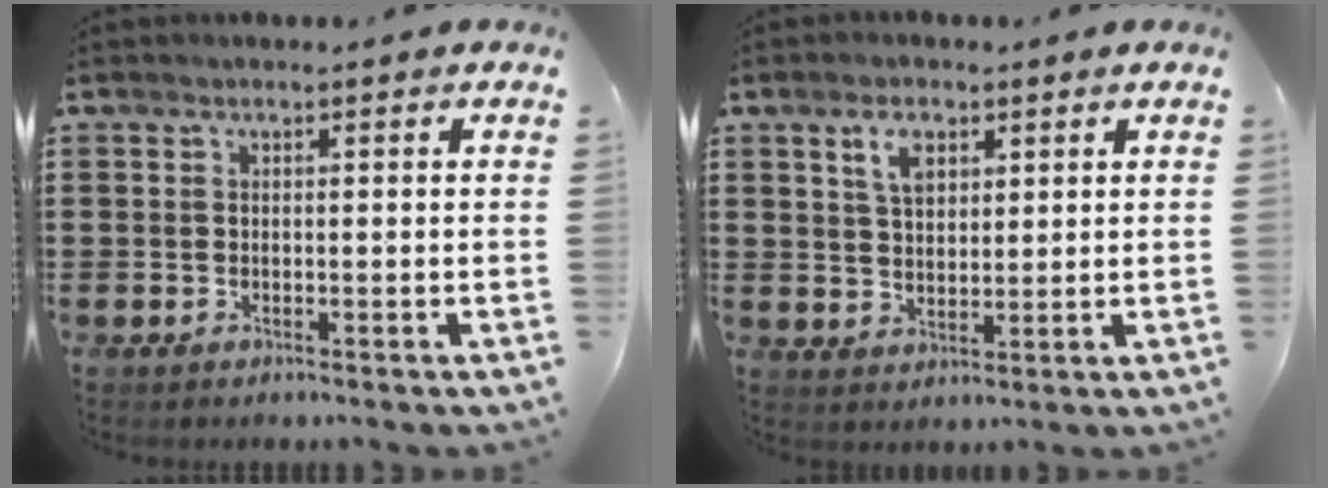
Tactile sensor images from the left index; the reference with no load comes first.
{"total": 4.7, "force": [2.6, 2.5, 3.1], "torque": [-0.054, 0.003, 0.042]}